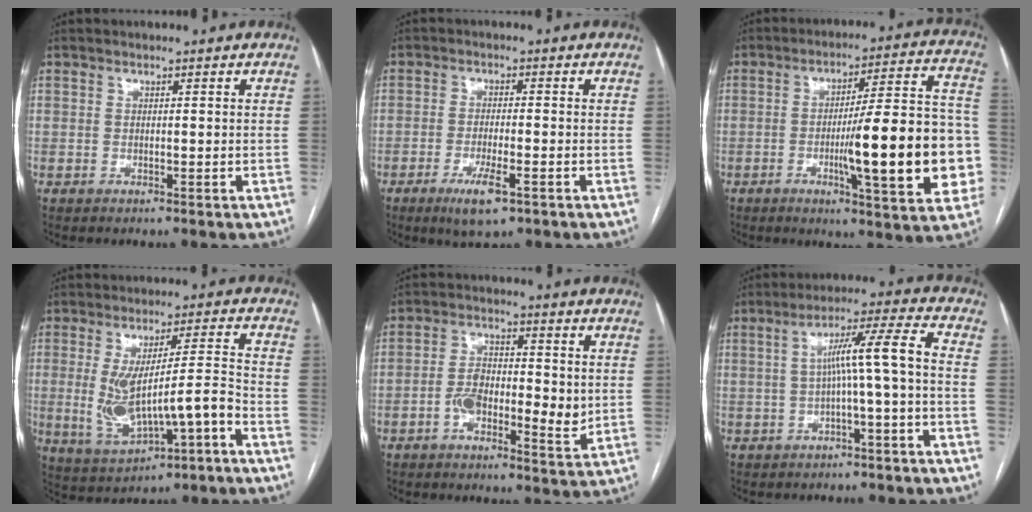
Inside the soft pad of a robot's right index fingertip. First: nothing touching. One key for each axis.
{"total": 5.8, "fx": -3.2, "fy": 1.1, "fz": 4.8, "tx": -0.091, "ty": -0.010, "tz": -0.050}
{"total": 19.5, "fx": -4.0, "fy": 3.0, "fz": 18.9, "tx": -0.222, "ty": 0.022, "tz": -0.051}
{"total": 11.3, "fx": -3.0, "fy": 2.2, "fz": 10.7, "tx": -0.203, "ty": 0.012, "tz": -0.034}
{"total": 8.4, "fx": -1.3, "fy": 3.5, "fz": 7.6, "tx": -0.134, "ty": 0.006, "tz": -0.025}
{"total": 7.8, "fx": -1.0, "fy": -0.7, "fz": 7.7, "tx": -0.124, "ty": 0.028, "tz": -0.010}